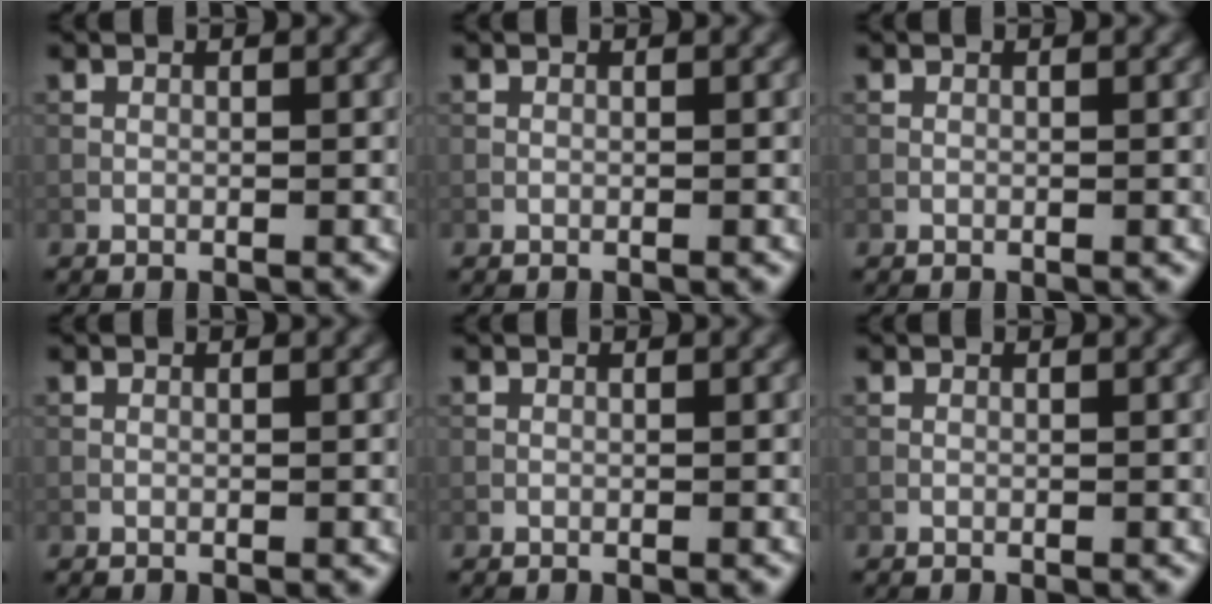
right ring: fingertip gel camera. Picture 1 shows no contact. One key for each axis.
{"total": 0.0}
{"total": 0.0}
{"total": 0.0}
{"total": 0.0}
{"total": 0.0}